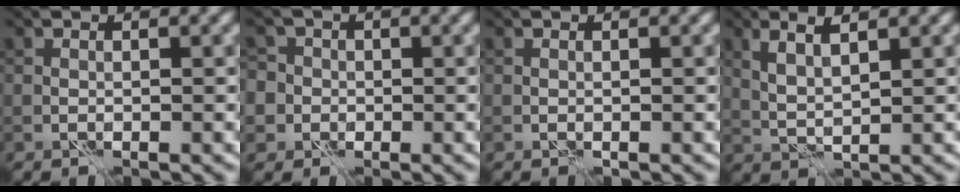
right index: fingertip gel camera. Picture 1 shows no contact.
{"total": 6.0, "force": [-0.3, 5.7, 1.8], "torque": [-0.031, 0.025, -0.041]}
{"total": 0.0}
{"total": 2.9, "force": [1.5, 0.6, 2.4], "torque": [-0.054, -0.002, 0.032]}